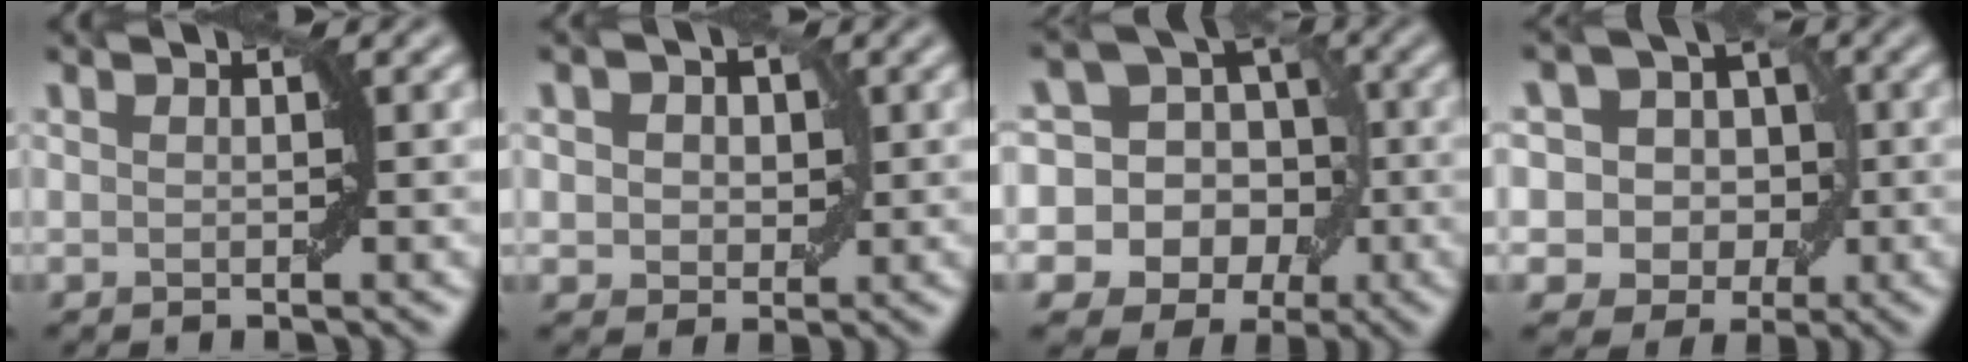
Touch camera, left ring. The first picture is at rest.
{"total": 4.0, "force": [1.0, 3.1, 2.4], "torque": [-0.027, 0.016, -0.007]}
{"total": 15.0, "force": [-1.6, 13.8, 5.8], "torque": [-0.135, 0.023, -0.054]}
{"total": 7.7, "force": [1.3, 6.7, 3.5], "torque": [-0.033, 0.022, -0.021]}